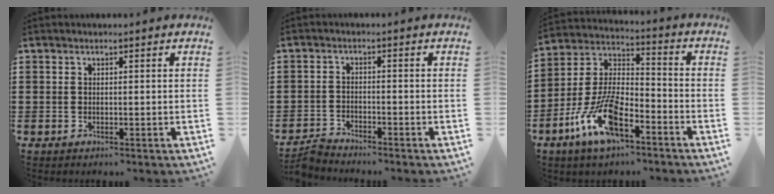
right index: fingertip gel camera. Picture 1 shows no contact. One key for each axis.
{"total": 2.6, "fx": -2.6, "fy": 0.2, "fz": 0.1, "tx": -0.007, "ty": 0.004, "tz": -0.055}
{"total": 12.2, "fx": -7.0, "fy": 5.0, "fz": 8.6, "tx": -0.192, "ty": 0.010, "tz": -0.134}